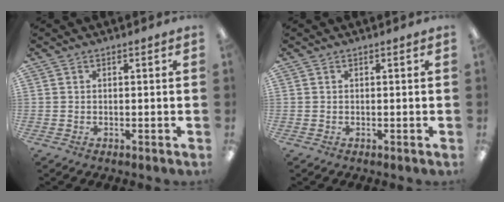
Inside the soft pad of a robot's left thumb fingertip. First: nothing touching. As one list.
[{"total": 0.0}]